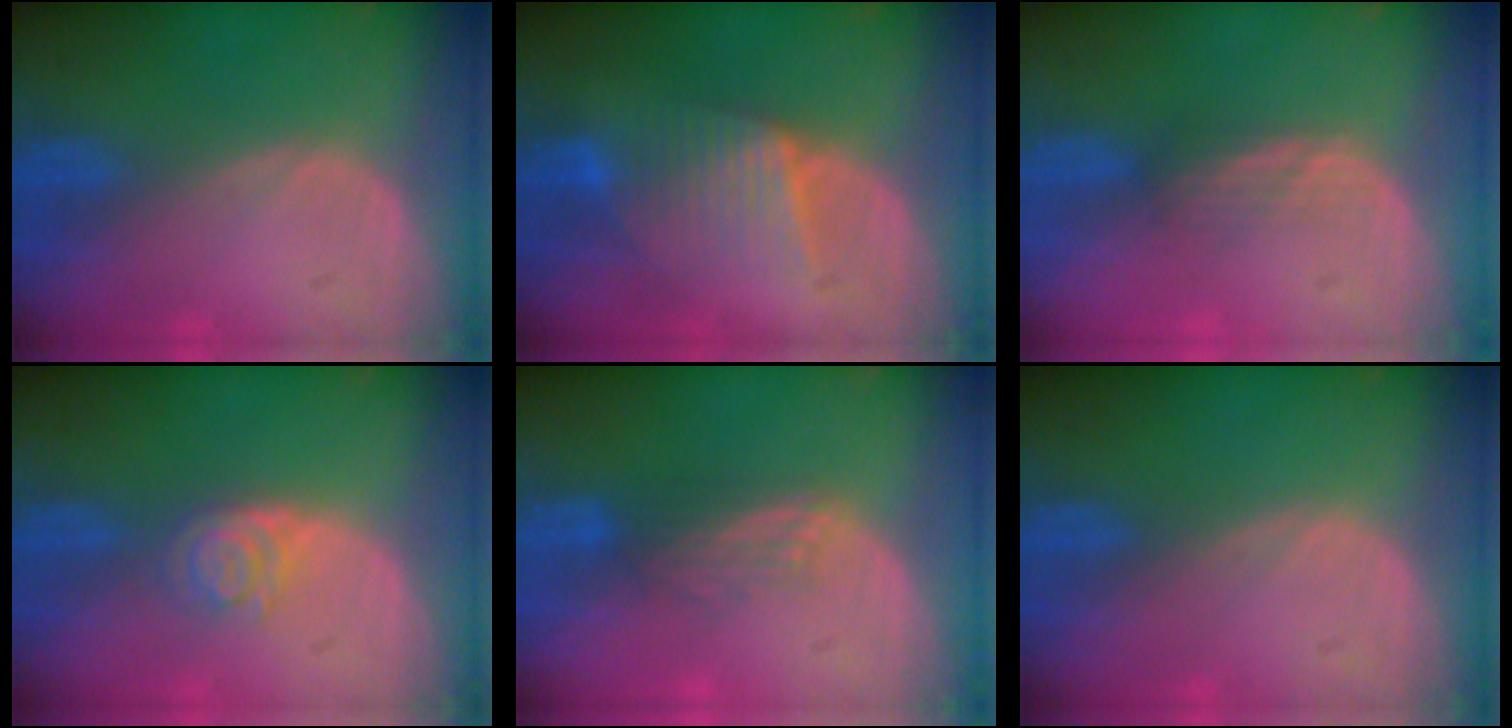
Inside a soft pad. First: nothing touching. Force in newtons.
{"total": 6.5, "press": 6.4, "slide": 0.4}
{"total": 2.2, "press": 2.1, "slide": 0.2}
{"total": 4.1, "press": 3.6, "slide": 1.9}
{"total": 2.8, "press": 2.7, "slide": 0.6}
{"total": 0.0}